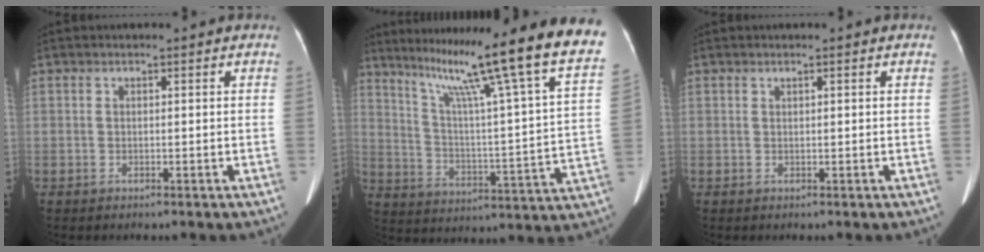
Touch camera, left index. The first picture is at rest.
{"total": 26.5, "force": [21.6, -1.9, 15.3], "torque": [-0.244, -0.069, 0.290]}
{"total": 0.0}